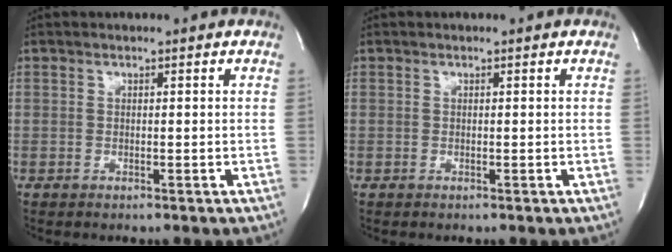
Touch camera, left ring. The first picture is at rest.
{"total": 0.0}